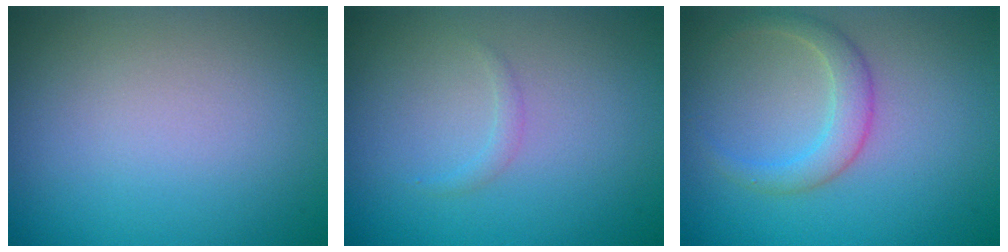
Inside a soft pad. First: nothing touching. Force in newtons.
{"total": 0.7, "press": 0.7, "slide": 0.1}
{"total": 2.4, "press": 2.4, "slide": 0.1}